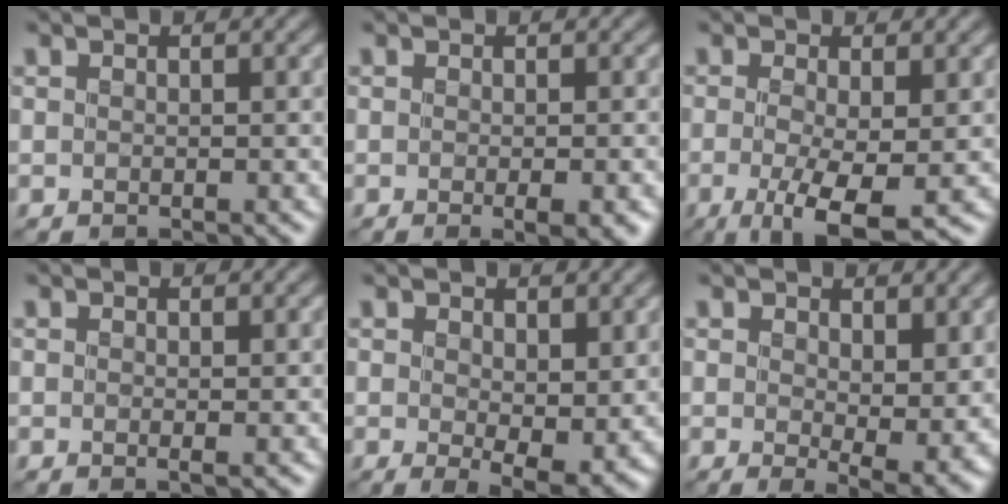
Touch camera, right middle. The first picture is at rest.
{"total": 2.4, "force": [-0.8, 0.4, 2.2], "torque": [-0.029, -0.004, -0.012]}
{"total": 5.3, "force": [-1.5, 1.2, 4.9], "torque": [-0.096, -0.017, -0.025]}
{"total": 0.5, "force": [0.1, -0.1, 0.5], "torque": [-0.009, -0.002, -0.001]}
{"total": 4.2, "force": [0.7, 1.6, 3.8], "torque": [-0.062, -0.013, 0.017]}
{"total": 5.3, "force": [1.3, 2.0, 4.7], "torque": [-0.075, -0.016, 0.028]}